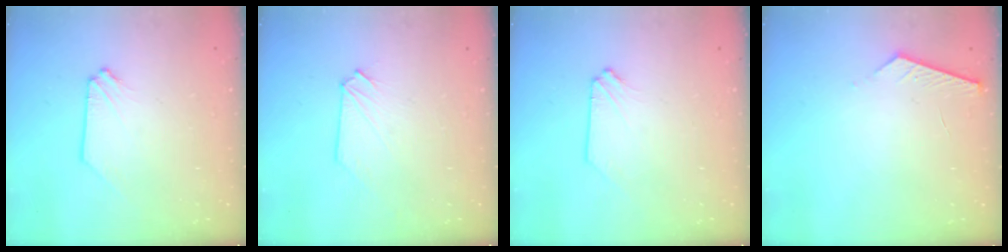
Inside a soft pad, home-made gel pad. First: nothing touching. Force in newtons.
{"total": 0.0}
{"total": 0.0}
{"total": 3.5, "press": 3.5, "slide": 0.4}